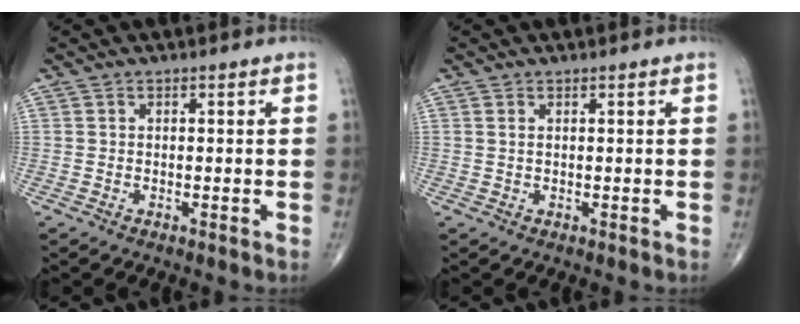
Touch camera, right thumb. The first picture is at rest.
{"total": 0.6, "force": [0.3, 0.2, 0.5], "torque": [-0.013, 0.005, 0.008]}